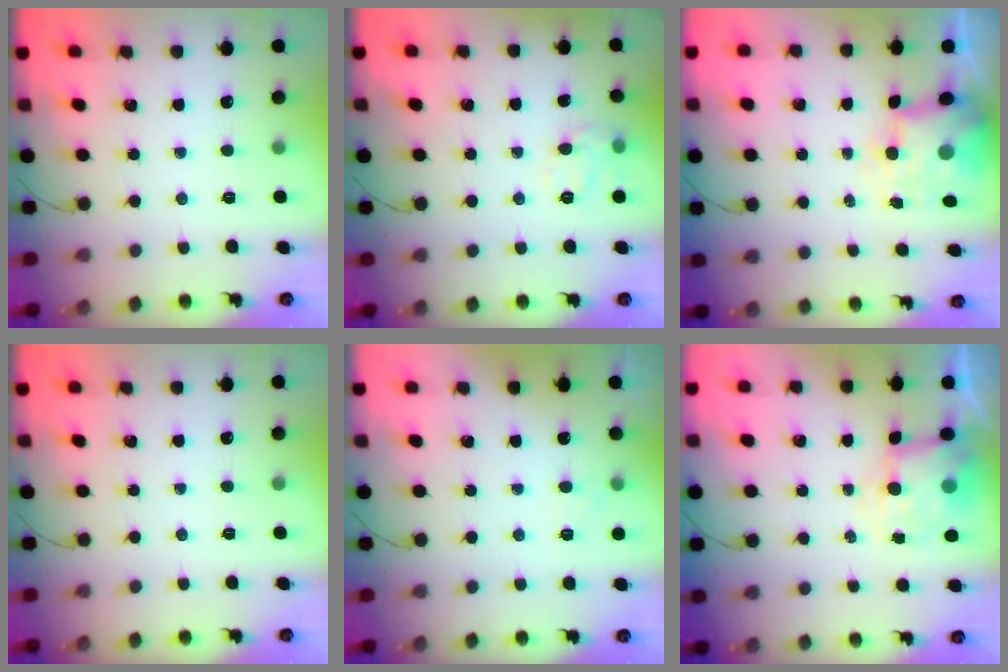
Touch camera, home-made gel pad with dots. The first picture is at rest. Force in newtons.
{"total": 9.1, "press": 9.1, "slide": 0.6}
{"total": 7.4, "press": 7.2, "slide": 1.6}
{"total": 0.0}
{"total": 3.8, "press": 3.6, "slide": 1.1}
{"total": 6.7, "press": 6.6, "slide": 1.3}